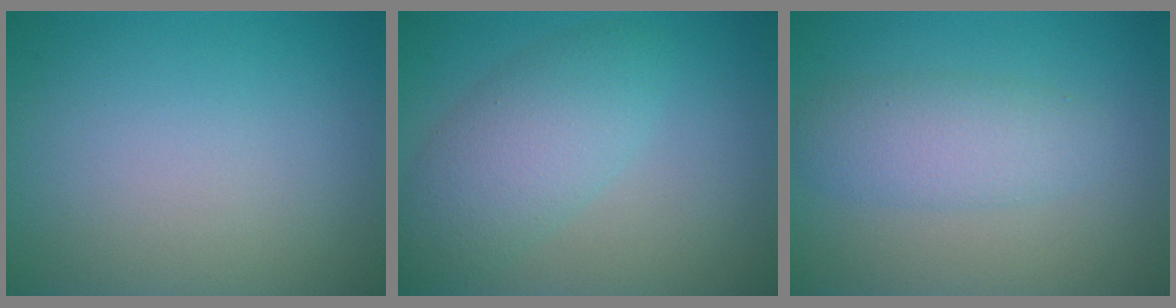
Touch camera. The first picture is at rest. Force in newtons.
{"total": 4.8, "press": 4.8, "slide": 0.2}
{"total": 3.0, "press": 3.0, "slide": 0.1}